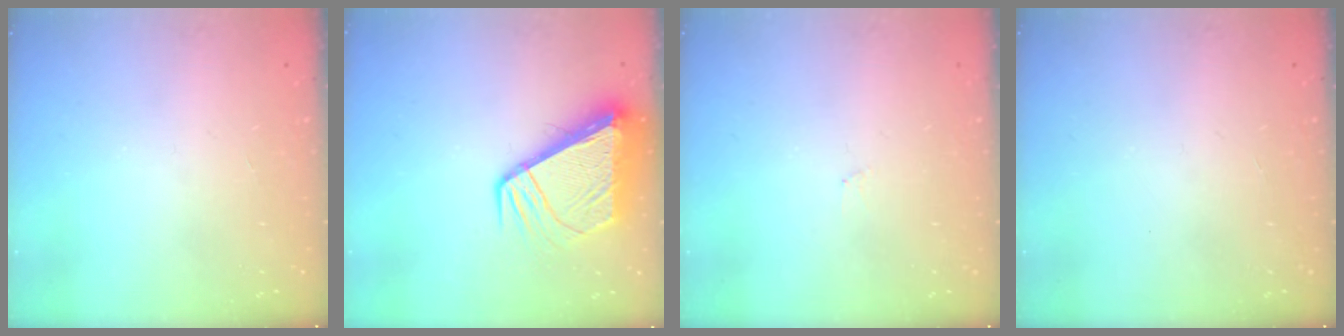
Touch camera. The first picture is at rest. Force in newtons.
{"total": 10.9, "press": 10.8, "slide": 1.4}
{"total": 2.8, "press": 2.8, "slide": 0.4}
{"total": 0.0}